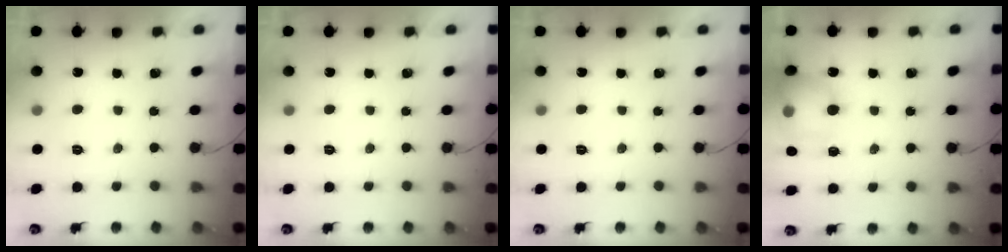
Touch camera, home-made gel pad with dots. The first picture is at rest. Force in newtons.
{"total": 0.0}
{"total": 0.0}
{"total": 14.3, "press": 14.1, "slide": 2.4}